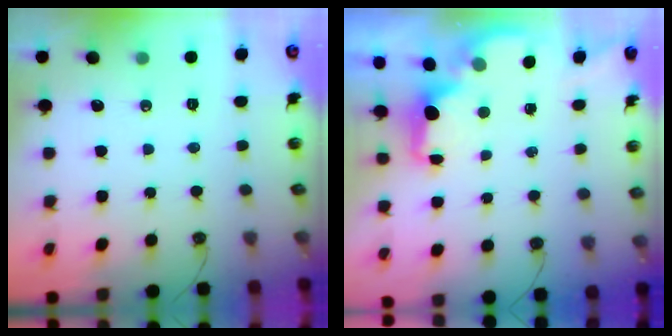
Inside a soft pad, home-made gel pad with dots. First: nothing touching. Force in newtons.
{"total": 1.8, "press": 1.6, "slide": 0.8}